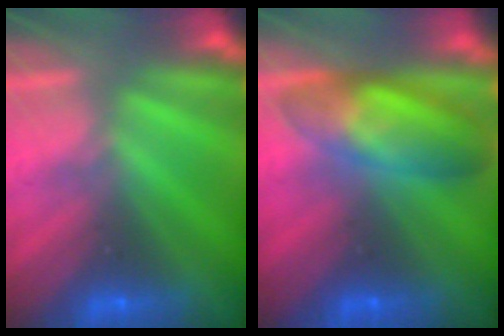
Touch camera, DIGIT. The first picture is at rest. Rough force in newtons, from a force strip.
{"total": 7.9}